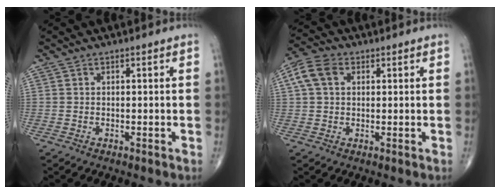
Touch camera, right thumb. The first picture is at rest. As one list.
[{"total": 6.4, "force": [1.8, 4.5, 4.2], "torque": [-0.087, 0.018, 0.031]}]